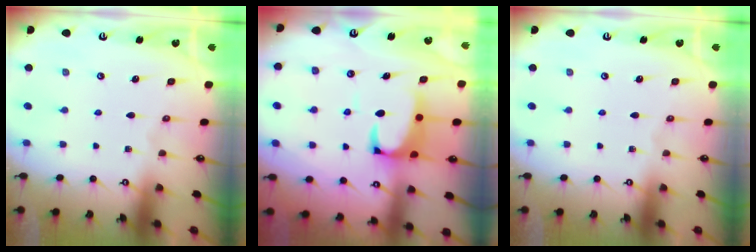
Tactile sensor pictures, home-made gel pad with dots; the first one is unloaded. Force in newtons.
{"total": 3.6, "press": 3.4, "slide": 1.0}
{"total": 0.0}